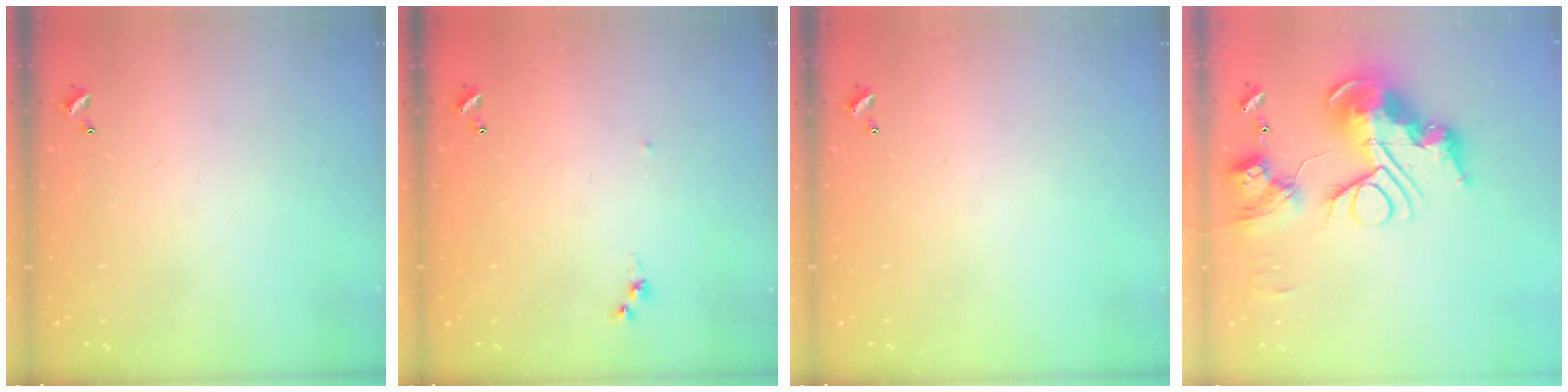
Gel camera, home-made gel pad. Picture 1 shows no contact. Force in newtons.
{"total": 6.0, "press": 6.0, "slide": 0.7}
{"total": 0.0}
{"total": 0.9, "press": 0.9, "slide": 0.0}